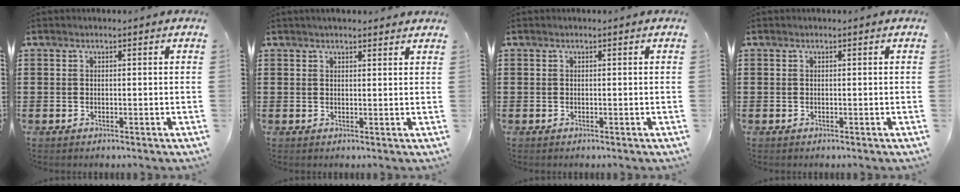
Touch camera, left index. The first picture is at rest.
{"total": 1.7, "force": [1.6, 0.3, 0.5], "torque": [-0.013, 0.005, 0.030]}
{"total": 0.0}
{"total": 0.0}